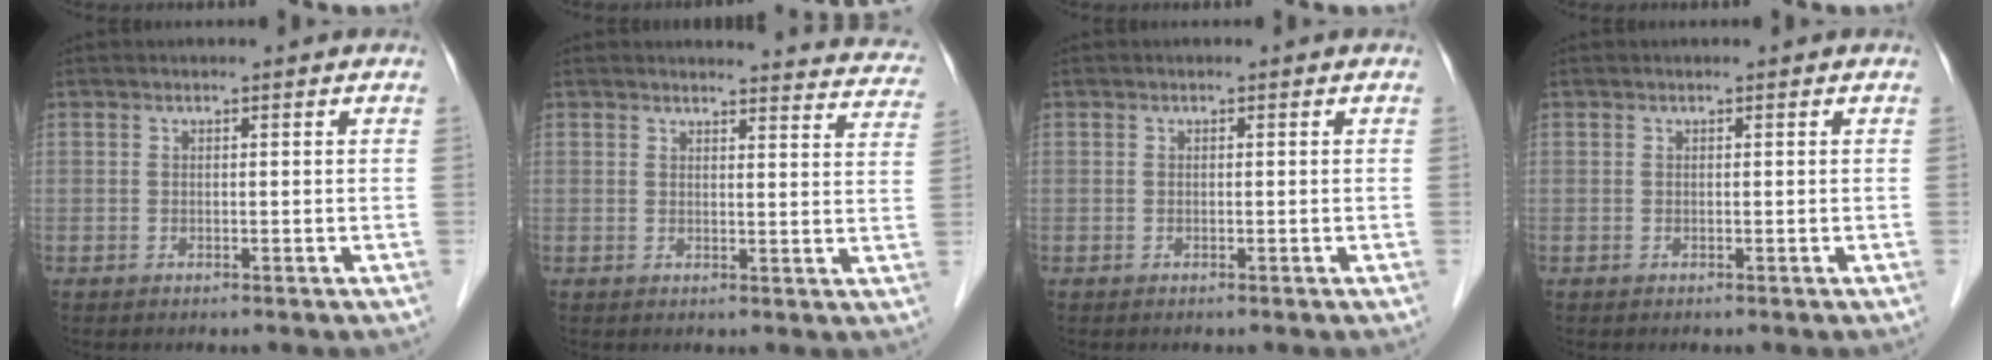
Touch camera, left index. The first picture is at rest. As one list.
[{"total": 13.1, "force": [12.9, 1.5, 1.6], "torque": [0.017, -0.067, 0.106]}, {"total": 0.0}, {"total": 0.0}]